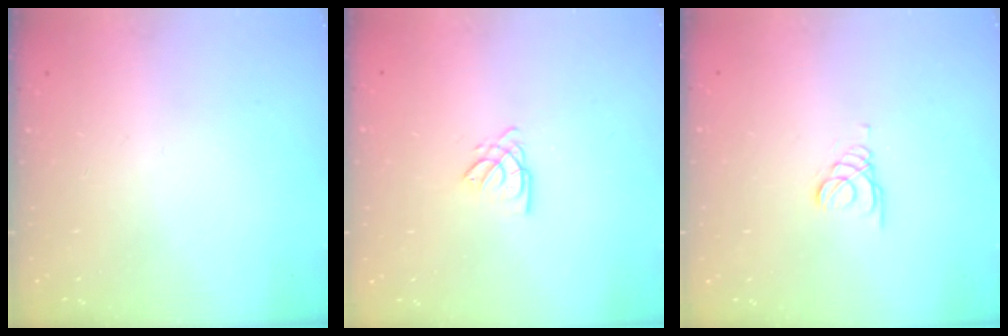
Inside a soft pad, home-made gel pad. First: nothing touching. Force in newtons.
{"total": 2.6, "press": 2.6, "slide": 0.1}
{"total": 1.0, "press": 1.0, "slide": 0.1}